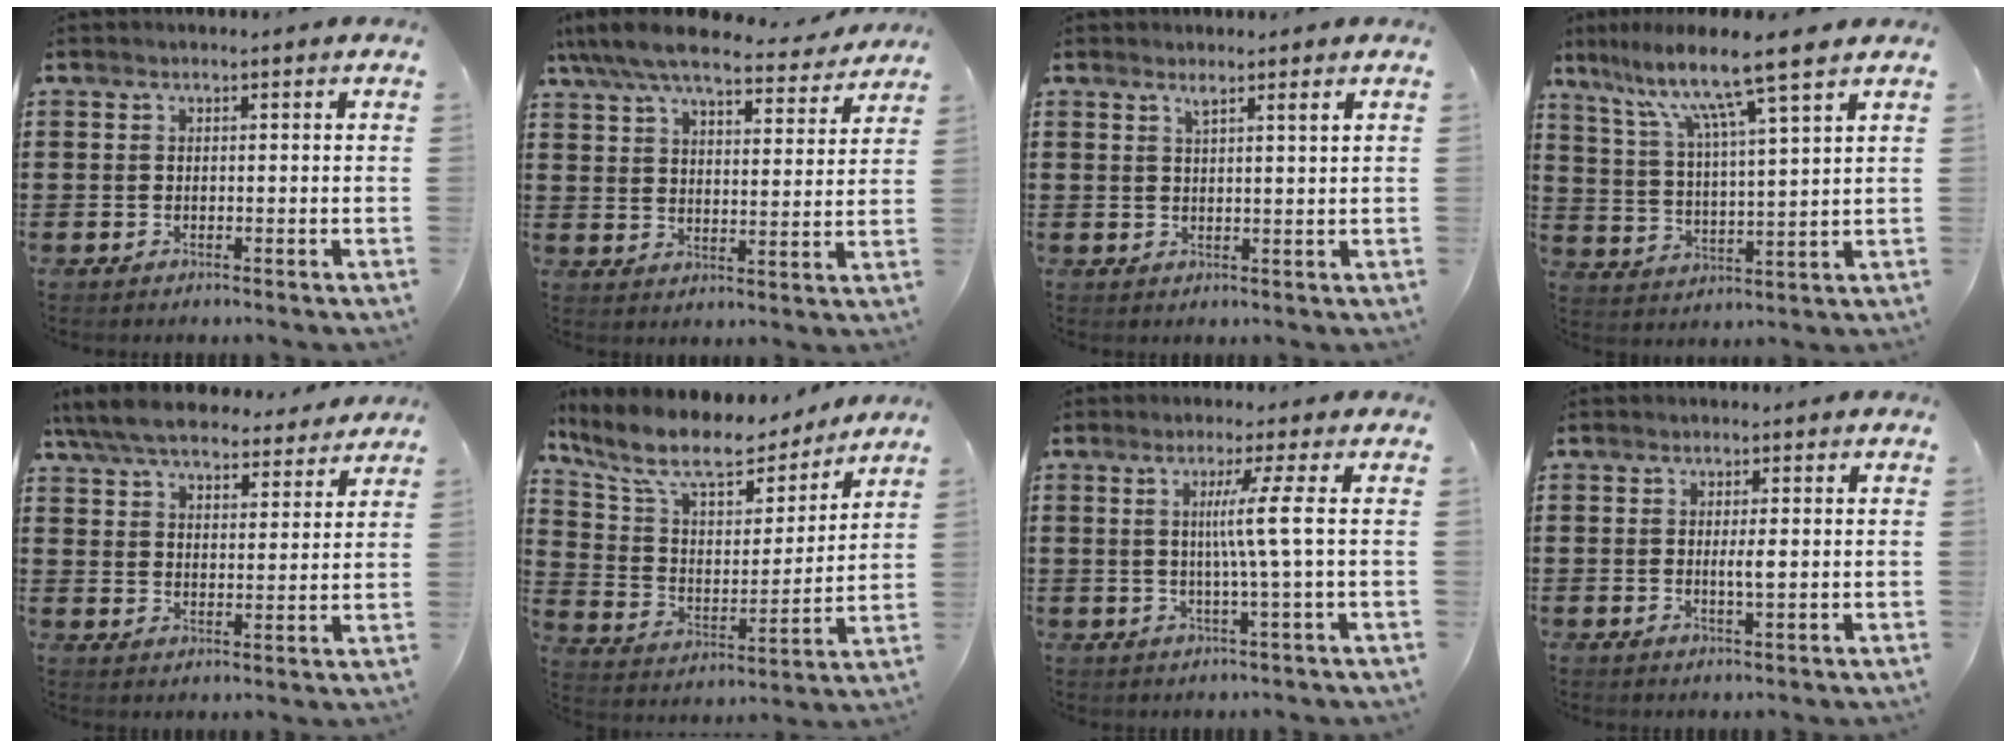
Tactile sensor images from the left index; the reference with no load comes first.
{"total": 7.9, "force": [7.1, 1.3, 3.1], "torque": [-0.091, -0.038, 0.125]}
{"total": 2.3, "force": [1.6, -0.2, 1.6], "torque": [-0.035, -0.003, 0.029]}
{"total": 9.9, "force": [7.6, -0.5, 6.4], "torque": [-0.150, -0.041, 0.120]}
{"total": 7.2, "force": [6.8, 1.4, 2.1], "torque": [-0.071, -0.028, 0.122]}
{"total": 10.8, "force": [8.8, 3.2, 5.4], "torque": [-0.136, -0.050, 0.147]}
{"total": 6.0, "force": [0.6, -1.2, 5.9], "torque": [-0.111, -0.006, 0.002]}
{"total": 1.9, "force": [0.0, 0.2, 1.9], "torque": [-0.037, -0.005, 0.000]}